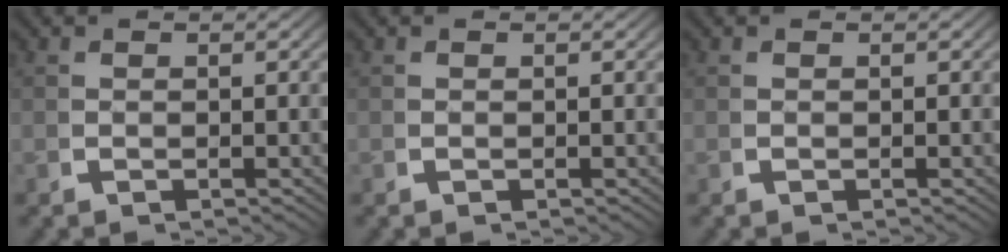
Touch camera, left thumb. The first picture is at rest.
{"total": 0.0}
{"total": 0.0}